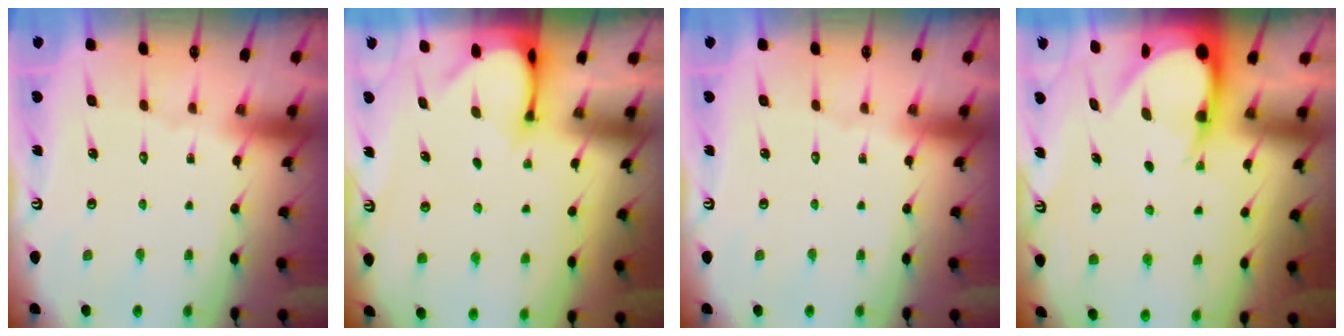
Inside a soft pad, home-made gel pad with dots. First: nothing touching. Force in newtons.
{"total": 3.3, "press": 3.3, "slide": 0.3}
{"total": 0.0}
{"total": 8.0, "press": 8.0, "slide": 0.6}